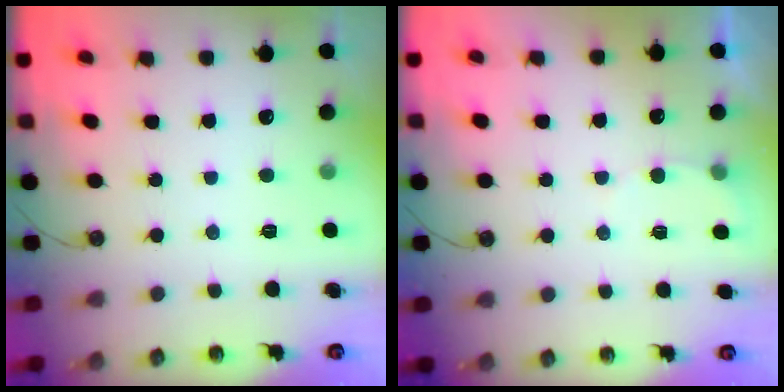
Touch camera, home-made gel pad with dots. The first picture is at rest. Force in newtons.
{"total": 3.6, "press": 3.6, "slide": 0.3}